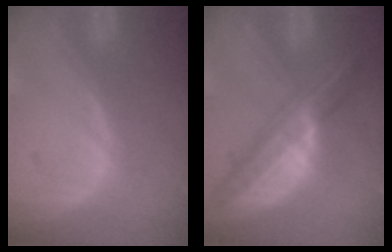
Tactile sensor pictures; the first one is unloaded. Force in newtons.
{"total": 7.9, "press": 6.7, "slide": 4.2}